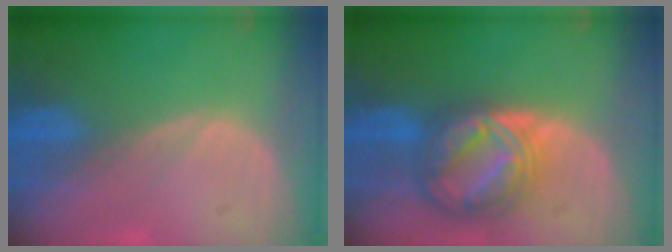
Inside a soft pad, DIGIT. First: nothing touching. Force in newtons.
{"total": 8.8, "press": 8.8, "slide": 0.6}